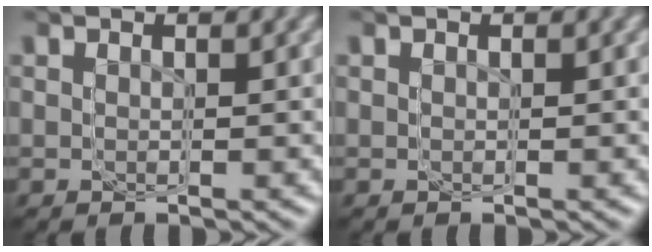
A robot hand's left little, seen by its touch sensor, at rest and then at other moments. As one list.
[{"total": 0.0}]